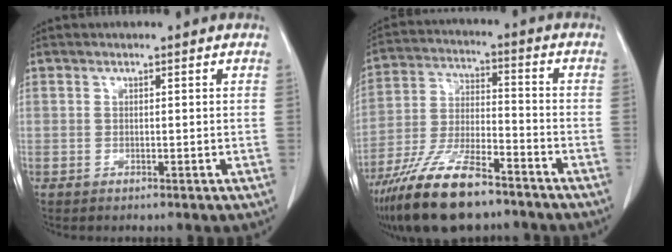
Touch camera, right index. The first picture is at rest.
{"total": 14.7, "force": [-10.8, 3.7, 9.2], "torque": [-0.187, -0.021, -0.200]}